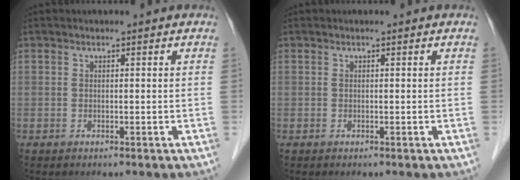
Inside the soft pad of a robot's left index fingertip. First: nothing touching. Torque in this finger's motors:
{"motor_torque": [-0.01, 0.01, 0.01, 0.00]}